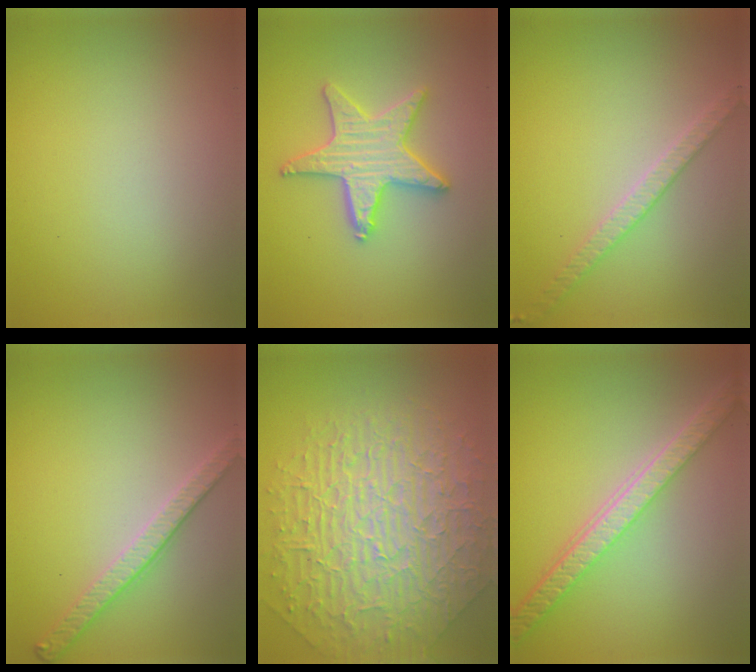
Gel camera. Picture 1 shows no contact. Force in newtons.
{"total": 4.2, "press": 4.1, "slide": 0.8}
{"total": 2.5, "press": 2.4, "slide": 0.4}
{"total": 2.7, "press": 2.6, "slide": 0.9}
{"total": 9.1, "press": 6.8, "slide": 6.0}
{"total": 5.6, "press": 4.3, "slide": 3.6}